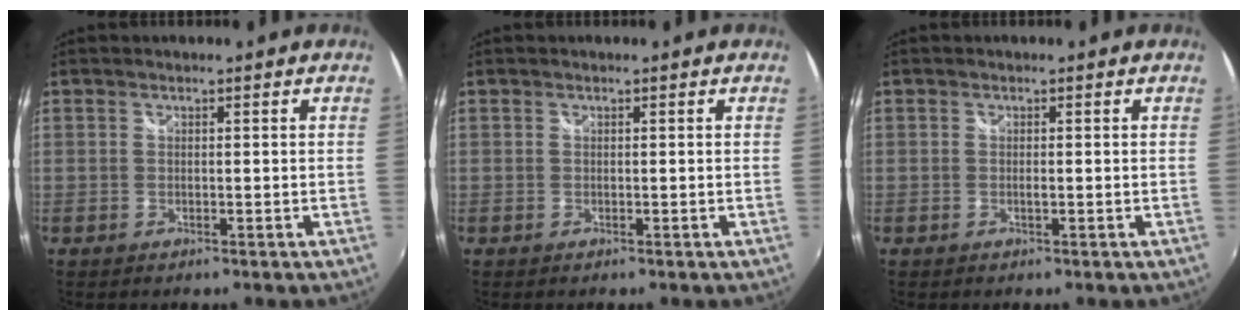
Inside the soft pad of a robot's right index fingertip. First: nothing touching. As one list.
[{"total": 0.0}, {"total": 0.6, "force": [-0.2, 0.0, 0.6], "torque": [-0.010, -0.001, -0.004]}]